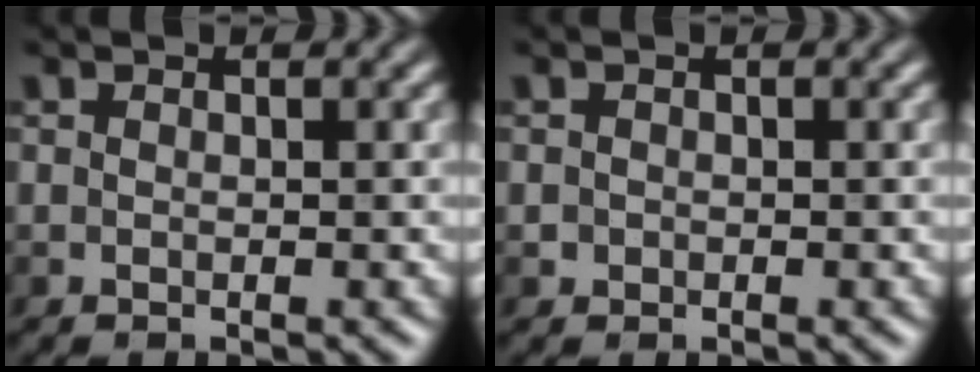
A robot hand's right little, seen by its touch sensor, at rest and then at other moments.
{"total": 1.2, "force": [0.3, 1.1, 0.3], "torque": [0.013, 0.007, 0.004]}